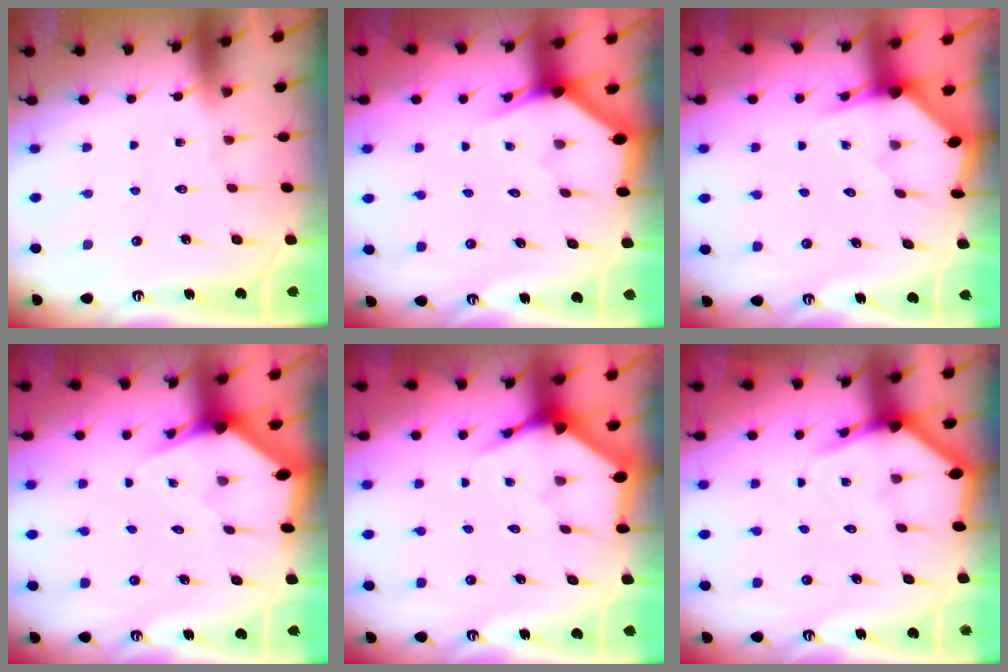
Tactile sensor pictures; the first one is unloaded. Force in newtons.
{"total": 2.7, "press": 2.7, "slide": 0.1}
{"total": 3.2, "press": 3.1, "slide": 0.3}
{"total": 3.6, "press": 3.6, "slide": 0.2}
{"total": 3.9, "press": 3.8, "slide": 0.4}
{"total": 3.6, "press": 3.5, "slide": 0.5}